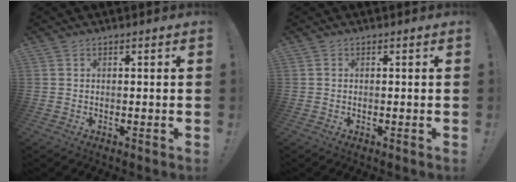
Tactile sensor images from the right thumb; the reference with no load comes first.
{"total": 0.0}